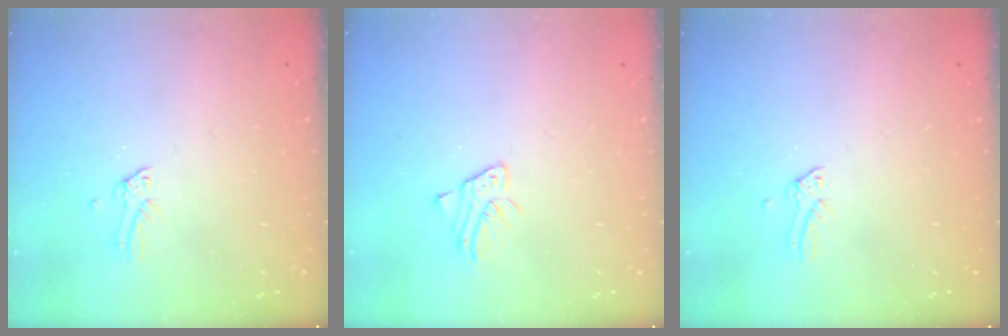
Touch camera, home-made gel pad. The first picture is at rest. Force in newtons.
{"total": 1.8, "press": 1.7, "slide": 0.1}
{"total": 0.0}